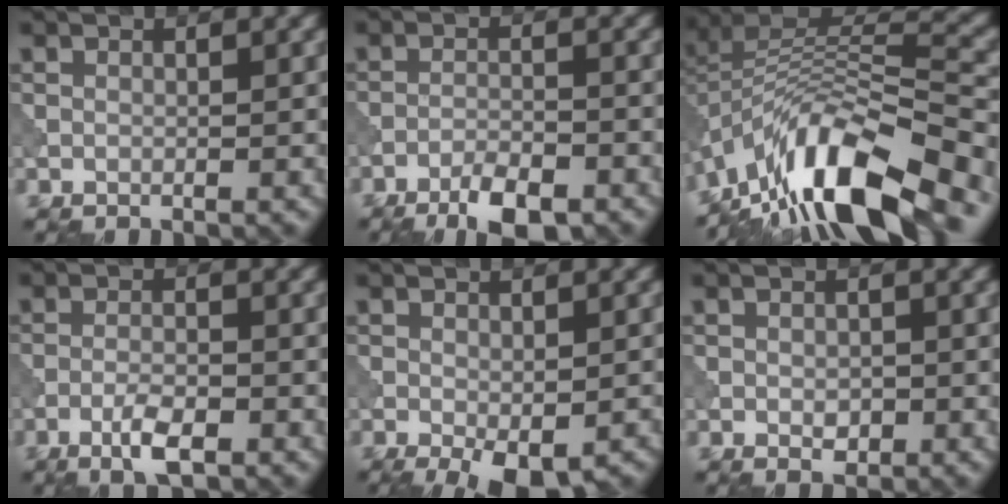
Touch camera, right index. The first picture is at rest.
{"total": 4.7, "force": [-3.4, 1.3, 2.9], "torque": [-0.050, 0.002, -0.060]}
{"total": 13.7, "force": [-8.6, 5.2, 9.3], "torque": [-0.173, 0.029, -0.154]}
{"total": 2.9, "force": [-1.6, 0.8, 2.3], "torque": [-0.049, 0.002, -0.034]}
{"total": 4.7, "force": [-2.1, 2.0, 3.7], "torque": [-0.056, -0.010, -0.025]}
{"total": 1.3, "force": [-0.3, 0.8, 0.9], "torque": [-0.015, 0.001, -0.007]}